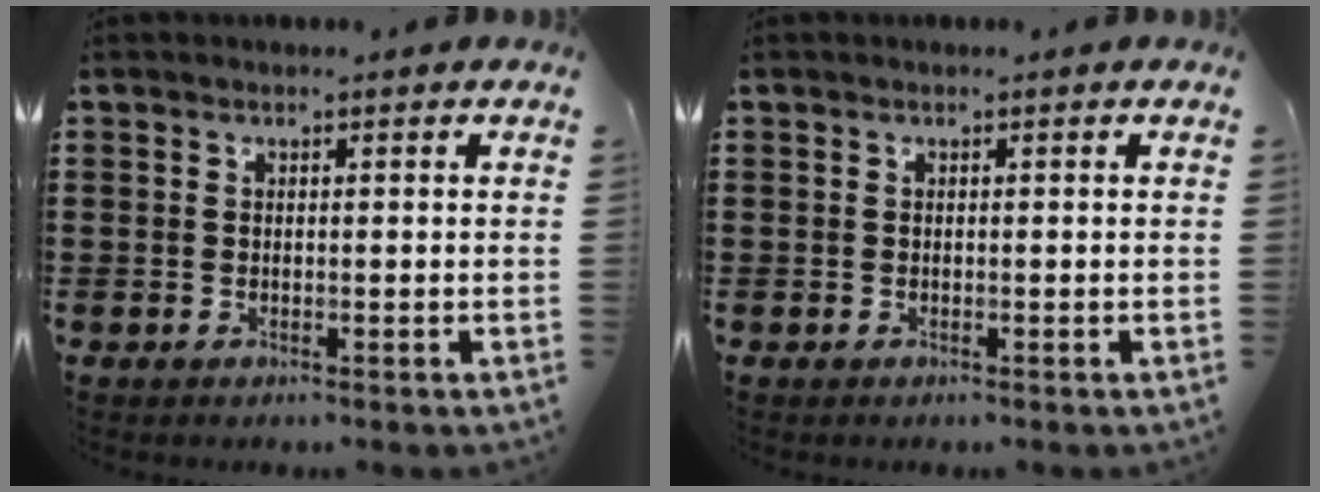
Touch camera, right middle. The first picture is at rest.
{"total": 0.0}